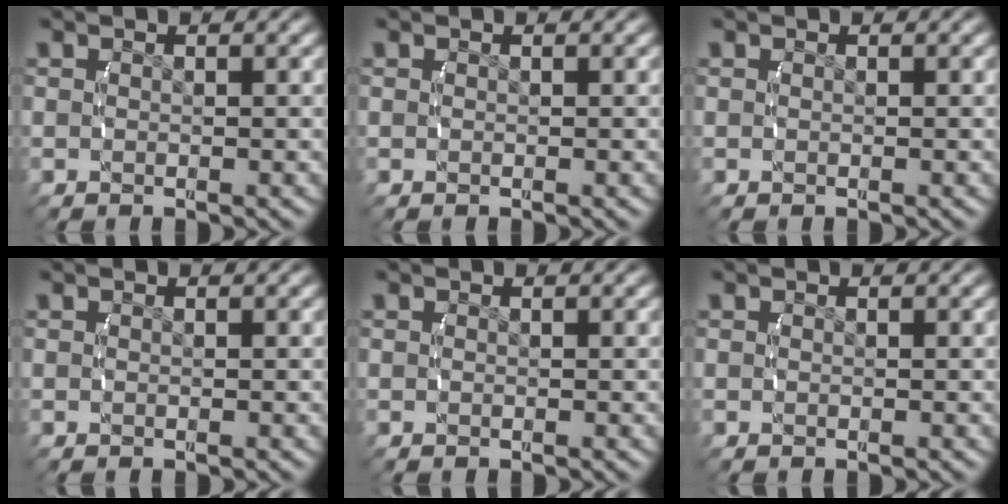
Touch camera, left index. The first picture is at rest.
{"total": 0.0}
{"total": 0.0}
{"total": 0.0}
{"total": 0.0}
{"total": 0.0}